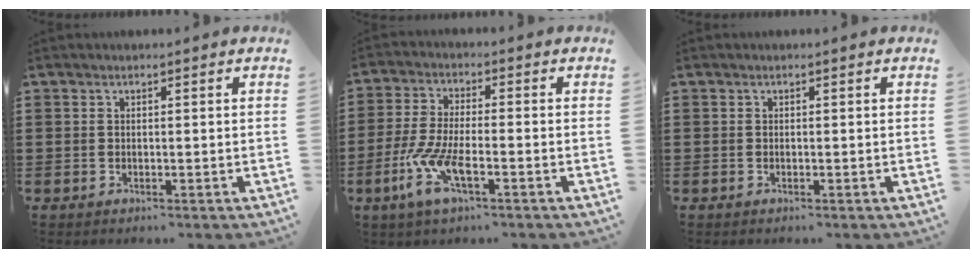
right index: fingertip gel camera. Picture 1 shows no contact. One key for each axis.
{"total": 7.3, "fx": -3.1, "fy": 1.9, "fz": 6.4, "tx": -0.162, "ty": -0.019, "tz": -0.063}
{"total": 0.0}